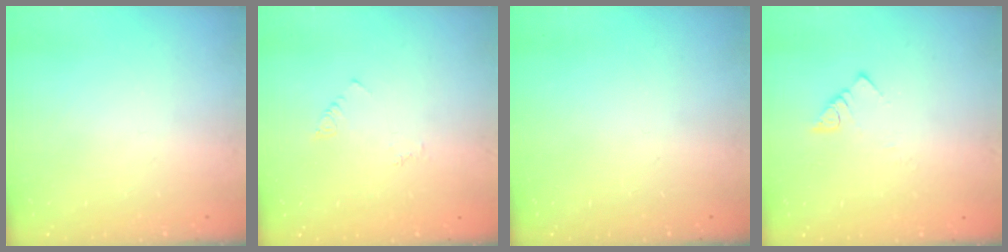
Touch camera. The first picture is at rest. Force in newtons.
{"total": 2.5, "press": 2.5, "slide": 0.4}
{"total": 0.0}
{"total": 2.8, "press": 2.8, "slide": 0.2}